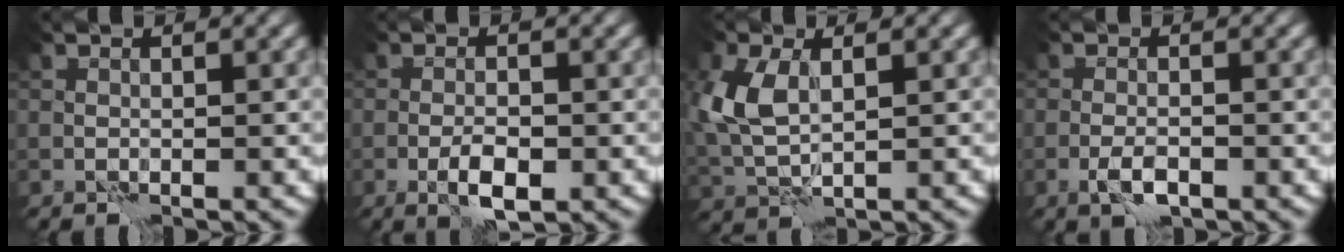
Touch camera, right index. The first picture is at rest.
{"total": 2.9, "force": [-1.0, 0.9, 2.5], "torque": [-0.045, 0.001, -0.019]}
{"total": 5.0, "force": [1.2, 2.7, 4.1], "torque": [-0.105, 0.006, 0.026]}
{"total": 2.0, "force": [-0.9, 0.6, 1.7], "torque": [-0.036, -0.001, -0.020]}